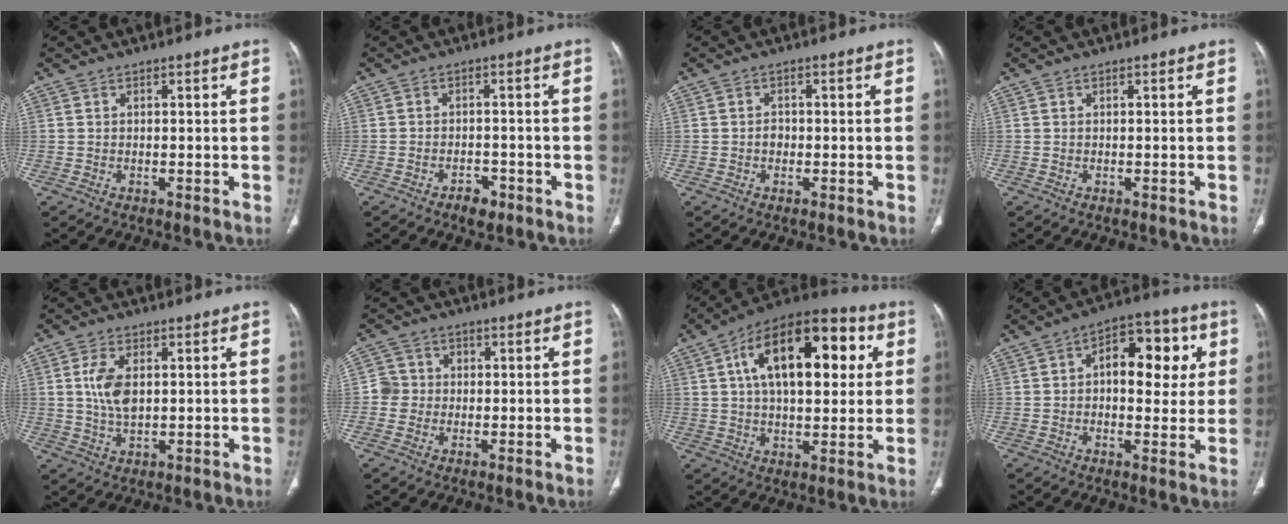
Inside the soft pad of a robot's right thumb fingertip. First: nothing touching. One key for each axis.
{"total": 3.0, "fx": -2.0, "fy": 1.7, "fz": 1.5, "tx": -0.014, "ty": 0.010, "tz": -0.027}
{"total": 1.5, "fx": -0.4, "fy": 1.2, "fz": 0.8, "tx": -0.005, "ty": 0.006, "tz": -0.008}
{"total": 0.0}
{"total": 6.6, "fx": 1.2, "fy": 3.5, "fz": 5.4, "tx": -0.111, "ty": -0.005, "tz": 0.024}
{"total": 4.2, "fx": -0.2, "fy": 4.1, "fz": 0.6, "tx": 0.017, "ty": 0.010, "tz": -0.012}
{"total": 22.9, "fx": 6.1, "fy": 11.7, "fz": 18.7, "tx": -0.262, "ty": 0.017, "tz": 0.085}
{"total": 13.8, "fx": 2.7, "fy": 7.9, "fz": 10.9, "tx": -0.108, "ty": 0.019, "tz": 0.033}